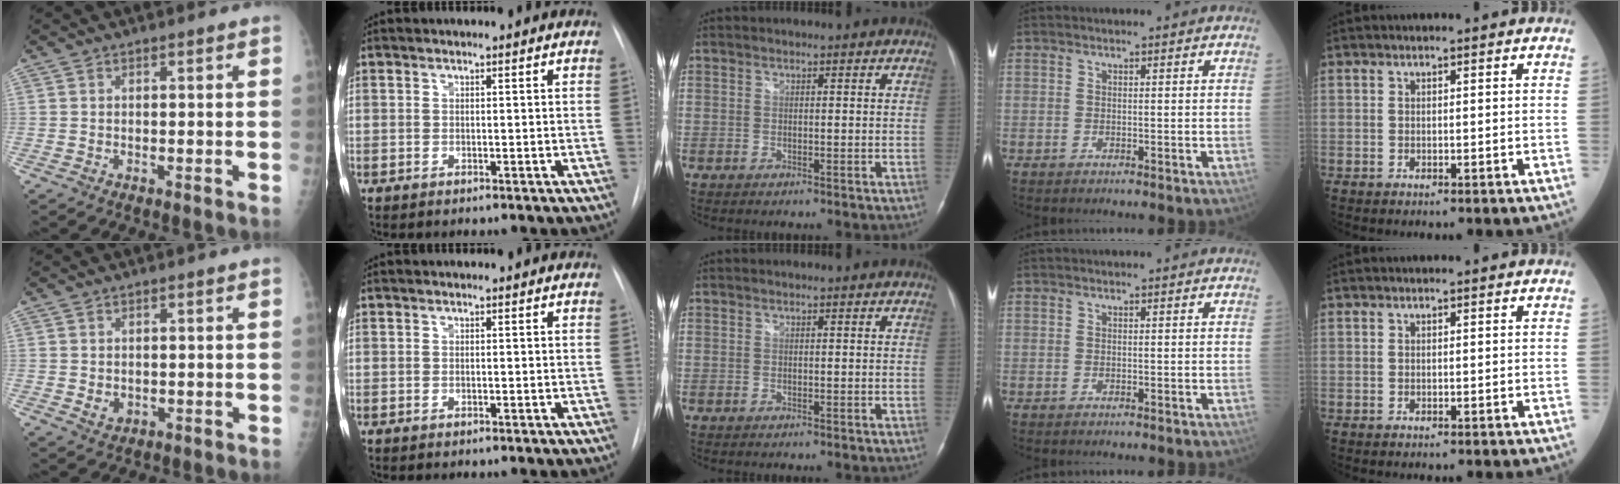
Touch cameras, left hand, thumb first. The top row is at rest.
{"thumb": {"total": 2.5, "force": [-0.3, 2.0, 1.4], "torque": [-0.013, 0.000, 0.004]}}